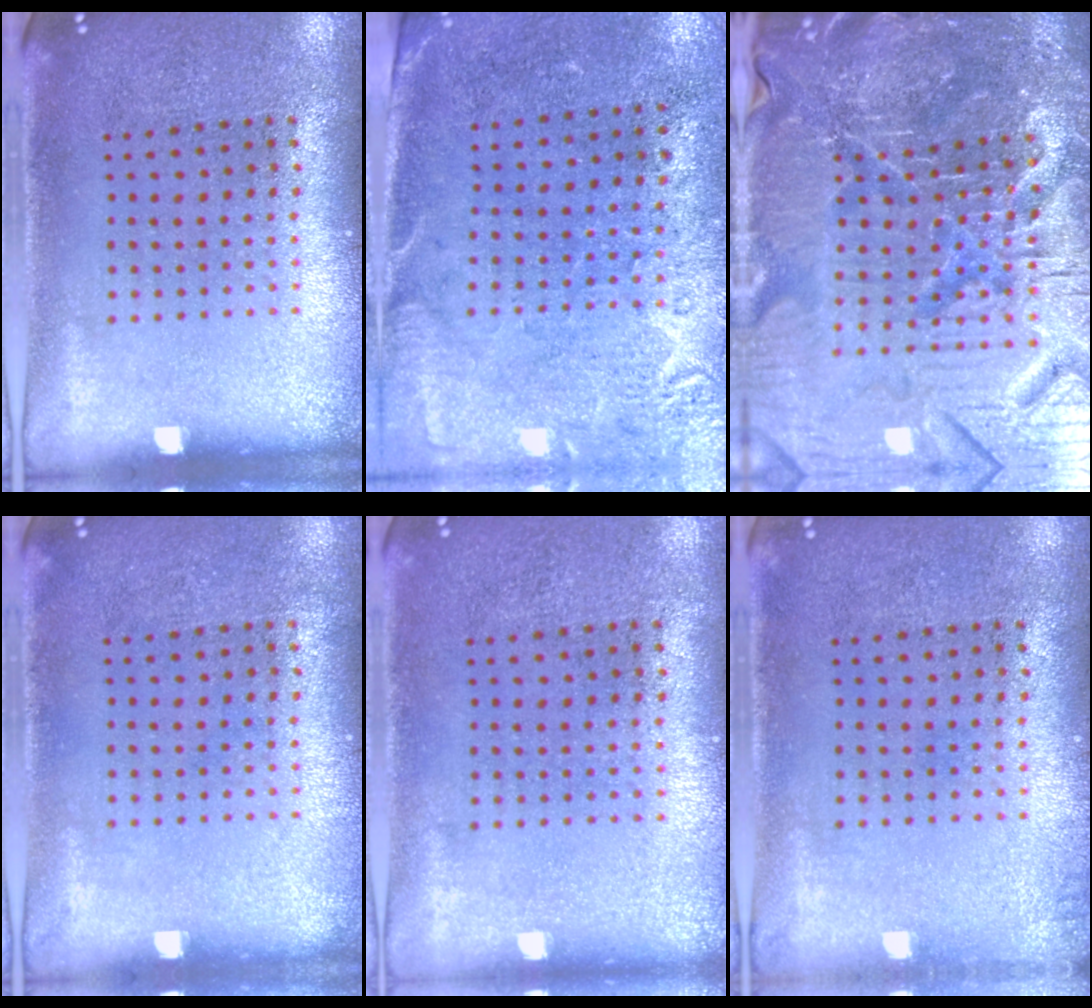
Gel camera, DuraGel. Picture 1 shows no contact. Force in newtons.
{"total": 2.7, "press": 2.3, "slide": 1.4}
{"total": 6.5, "press": 6.0, "slide": 2.6}
{"total": 0.0}
{"total": 0.0}
{"total": 0.8, "press": 0.8, "slide": 0.0}